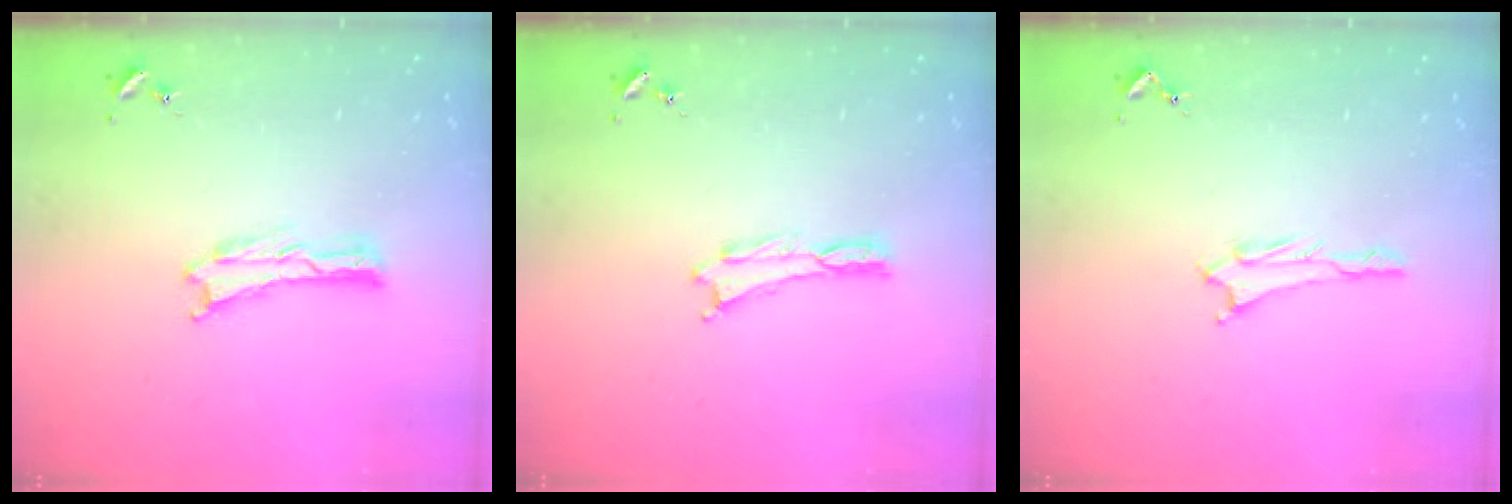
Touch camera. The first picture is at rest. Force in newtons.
{"total": 0.0}
{"total": 1.2, "press": 1.2, "slide": 0.1}